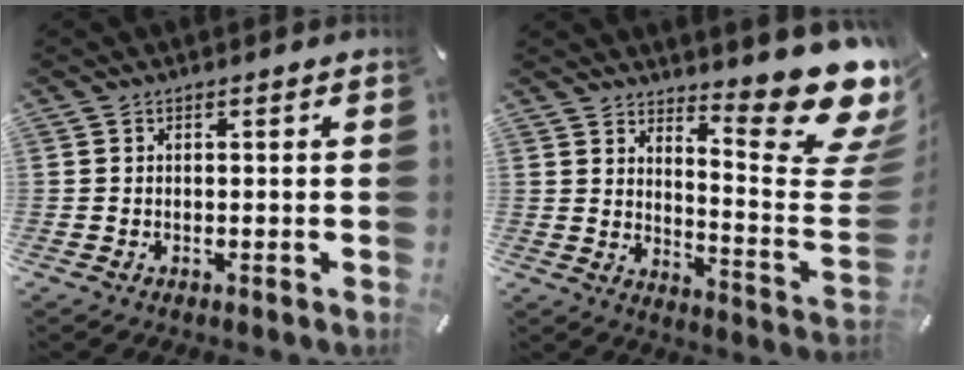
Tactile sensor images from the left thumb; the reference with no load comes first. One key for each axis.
{"total": 18.5, "fx": 13.2, "fy": 4.7, "fz": 12.1, "tx": -0.149, "ty": -0.120, "tz": 0.214}